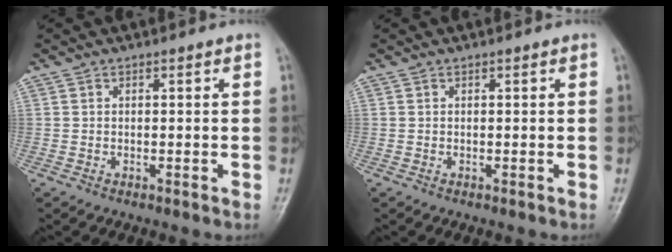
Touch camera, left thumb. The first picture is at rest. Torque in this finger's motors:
{"motor_torque": [0.00, 0.00, 0.00, 0.00, 0.00]}